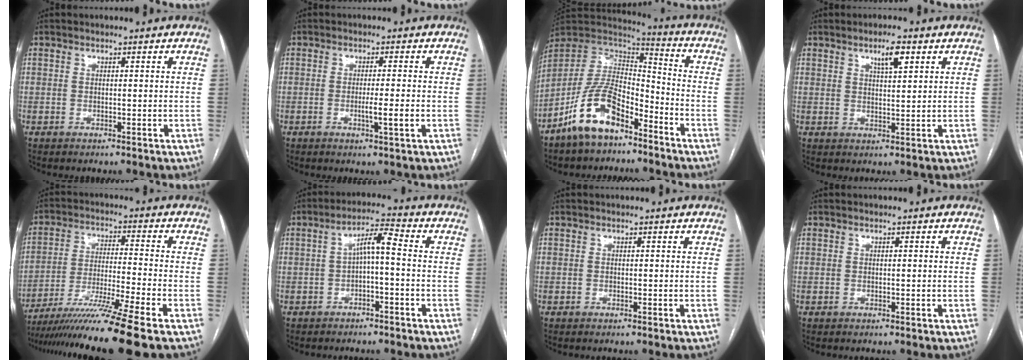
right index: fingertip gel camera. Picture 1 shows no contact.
{"total": 3.3, "force": [-0.8, -0.2, 3.2], "torque": [-0.055, -0.007, -0.013]}
{"total": 13.5, "force": [-8.4, 5.8, 8.8], "torque": [-0.178, 0.017, -0.159]}
{"total": 3.9, "force": [2.1, 0.8, 3.2], "torque": [-0.055, 0.000, 0.037]}
{"total": 15.1, "force": [-11.7, -2.9, 9.0], "torque": [-0.165, -0.041, -0.200]}
{"total": 4.9, "force": [-0.5, 0.8, 4.9], "torque": [-0.082, 0.024, -0.007]}
{"total": 0.0}
{"total": 0.0}